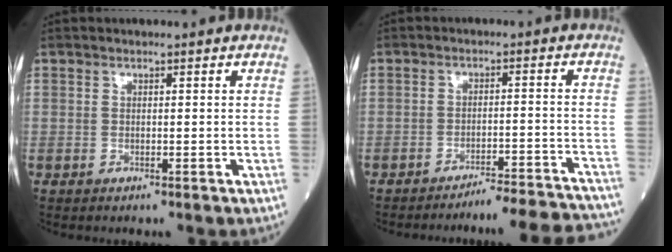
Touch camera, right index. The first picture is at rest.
{"total": 15.0, "force": [-14.7, -0.7, 3.2], "torque": [-0.019, -0.004, -0.181]}